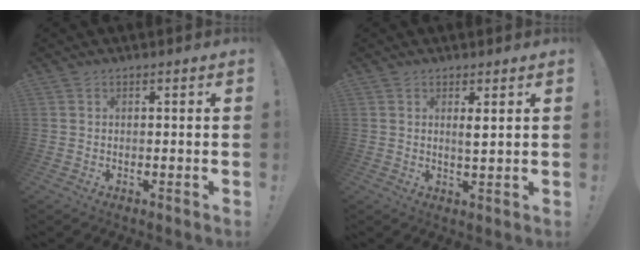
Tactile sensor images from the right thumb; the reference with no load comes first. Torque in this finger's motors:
{"motor_torque": [-0.33, 0.28, 0.03, 0.11, 0.04]}